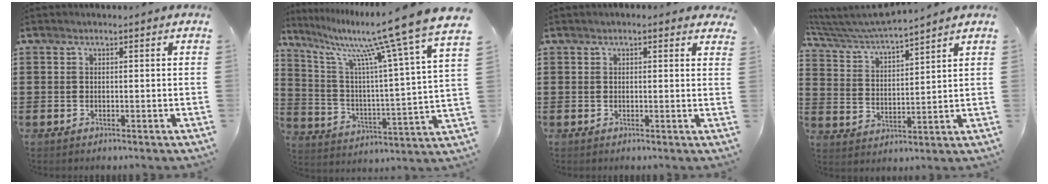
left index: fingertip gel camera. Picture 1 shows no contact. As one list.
[{"total": 12.6, "force": [10.3, -0.2, 7.3], "torque": [-0.161, -0.077, 0.158]}, {"total": 0.9, "force": [0.5, 0.4, 0.6], "torque": [-0.011, 0.005, 0.009]}, {"total": 5.7, "force": [5.4, 0.1, 1.7], "torque": [-0.058, -0.035, 0.091]}]